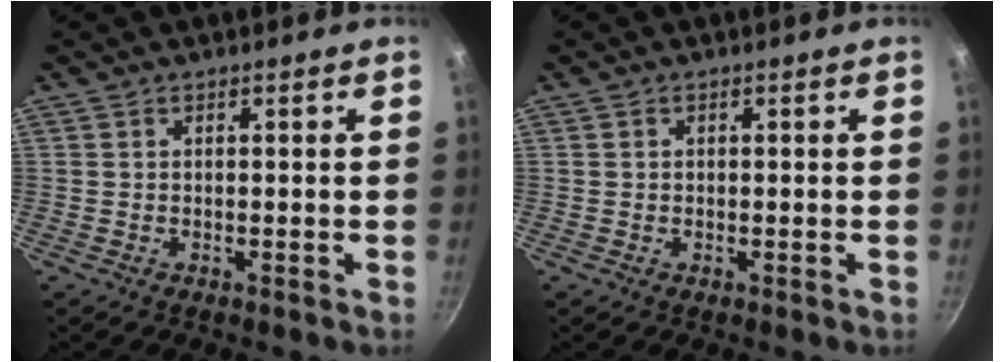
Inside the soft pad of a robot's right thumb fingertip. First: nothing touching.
{"total": 0.5, "force": [0.1, 0.5, 0.2], "torque": [0.000, 0.003, 0.001]}